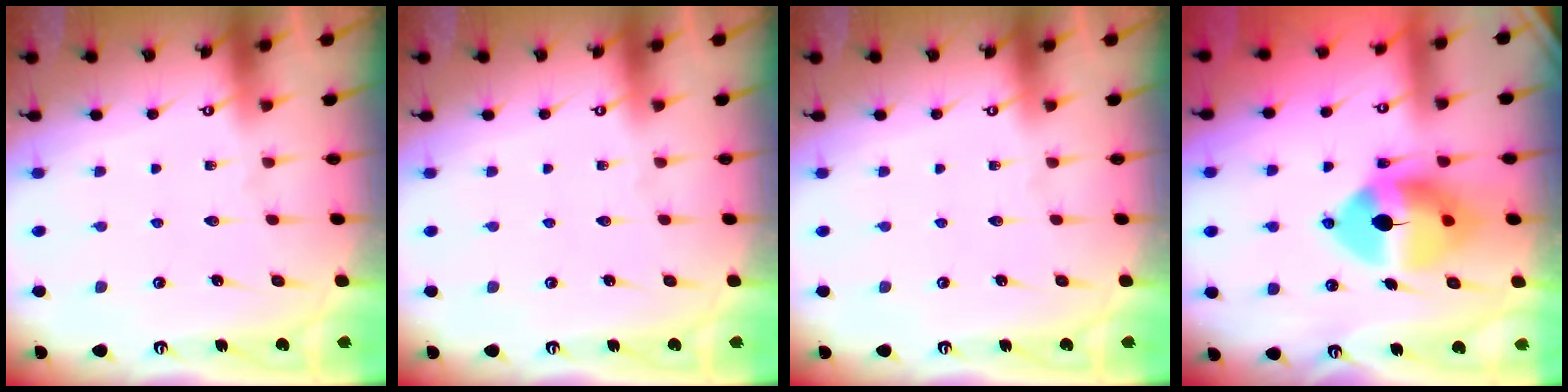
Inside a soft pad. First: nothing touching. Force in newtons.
{"total": 0.0}
{"total": 0.0}
{"total": 14.4, "press": 14.2, "slide": 2.2}